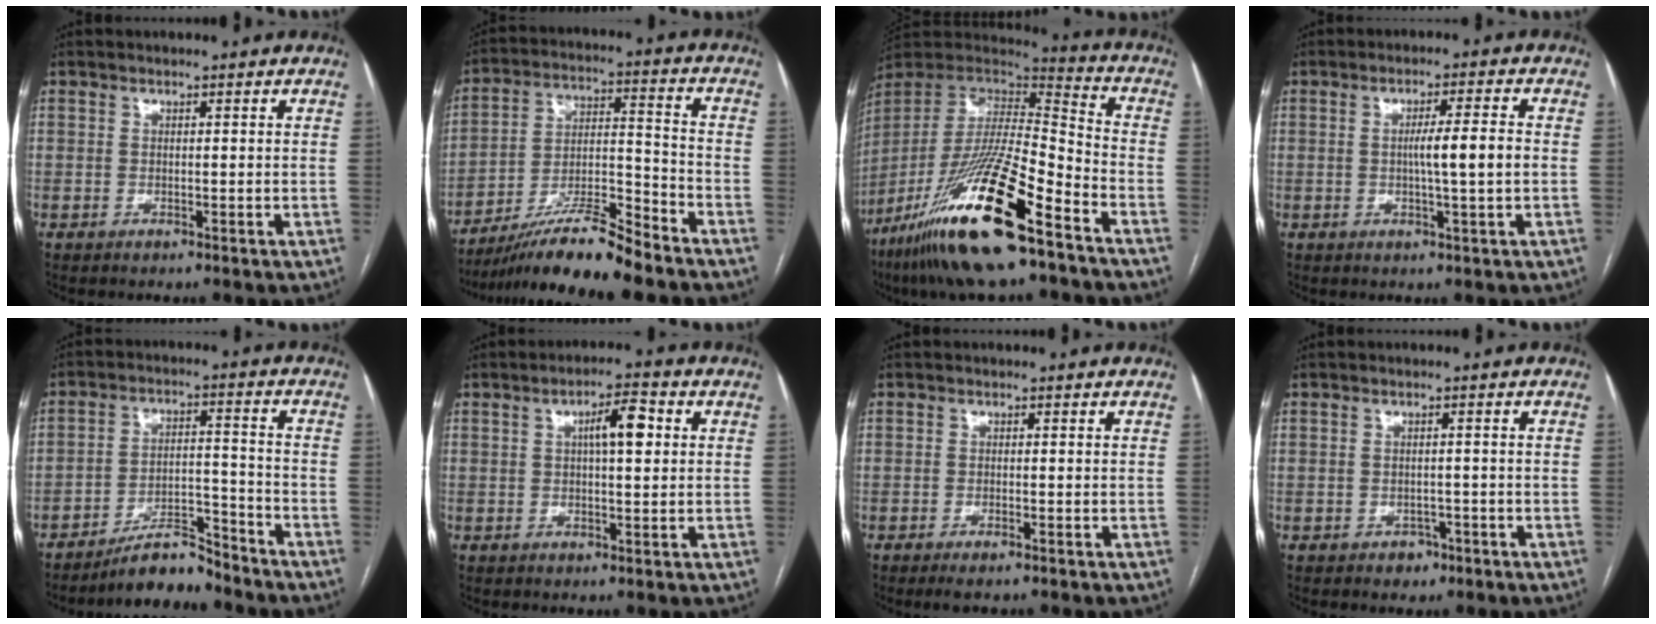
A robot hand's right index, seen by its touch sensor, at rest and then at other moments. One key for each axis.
{"total": 13.6, "fx": -11.4, "fy": 0.3, "fz": 7.4, "tx": -0.126, "ty": 0.003, "tz": -0.199}
{"total": 24.3, "fx": -15.0, "fy": 3.1, "fz": 18.9, "tx": -0.373, "ty": -0.046, "tz": -0.279}
{"total": 5.4, "fx": -0.3, "fy": -0.3, "fz": 5.4, "tx": -0.088, "ty": 0.002, "tz": -0.005}
{"total": 7.6, "fx": -7.1, "fy": 1.4, "fz": 2.5, "tx": -0.038, "ty": 0.017, "tz": -0.121}
{"total": 5.7, "fx": 1.3, "fy": 1.4, "fz": 5.3, "tx": -0.089, "ty": 0.015, "tz": 0.021}
{"total": 2.3, "fx": -1.5, "fy": 0.4, "fz": 1.6, "tx": -0.028, "ty": -0.005, "tz": -0.023}
{"total": 2.3, "fx": -1.3, "fy": 1.8, "fz": 0.7, "tx": -0.005, "ty": 0.008, "tz": -0.012}